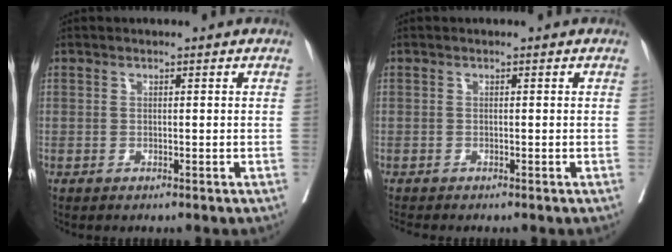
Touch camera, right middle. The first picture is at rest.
{"total": 1.2, "force": [-1.2, -0.1, 0.3], "torque": [-0.007, -0.003, -0.022]}